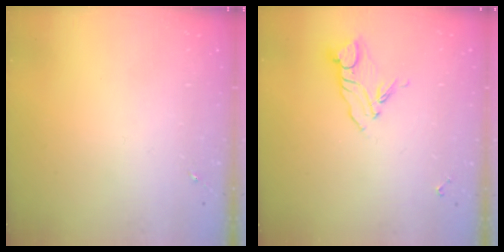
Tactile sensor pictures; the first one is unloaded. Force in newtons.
{"total": 8.5, "press": 8.4, "slide": 0.9}